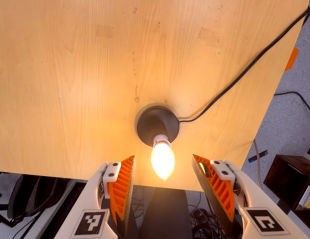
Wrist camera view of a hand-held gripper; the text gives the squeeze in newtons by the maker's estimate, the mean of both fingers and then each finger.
{"total": 0.0}